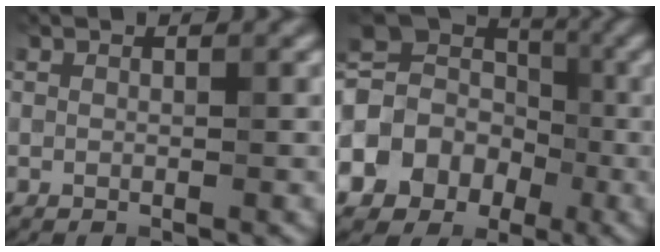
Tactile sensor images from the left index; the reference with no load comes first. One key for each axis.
{"total": 11.1, "fx": -3.0, "fy": 9.4, "fz": 5.1, "tx": -0.101, "ty": -0.005, "tz": -0.070}